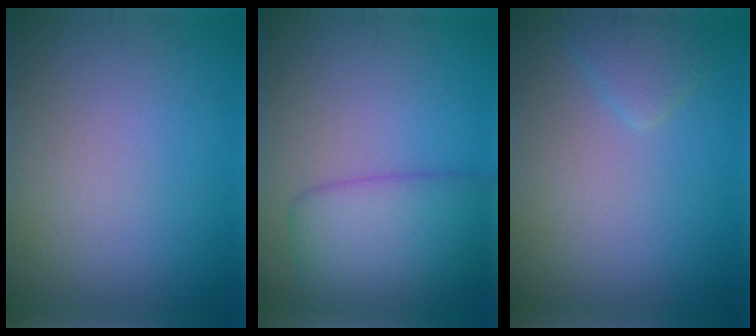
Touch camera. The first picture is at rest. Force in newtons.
{"total": 5.7, "press": 5.7, "slide": 0.2}
{"total": 1.5, "press": 1.5, "slide": 0.0}